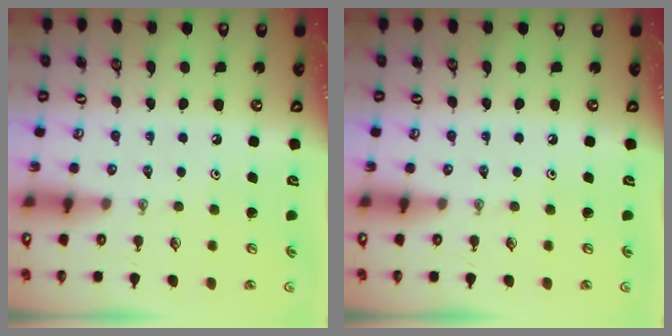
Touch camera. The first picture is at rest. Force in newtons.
{"total": 0.0}